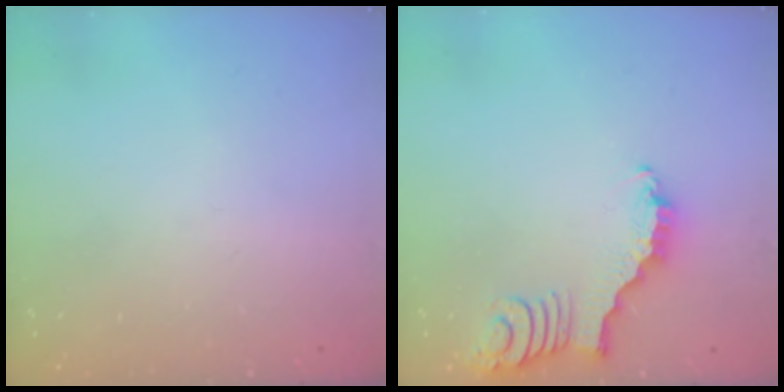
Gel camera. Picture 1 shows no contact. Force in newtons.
{"total": 2.9, "press": 2.8, "slide": 0.4}